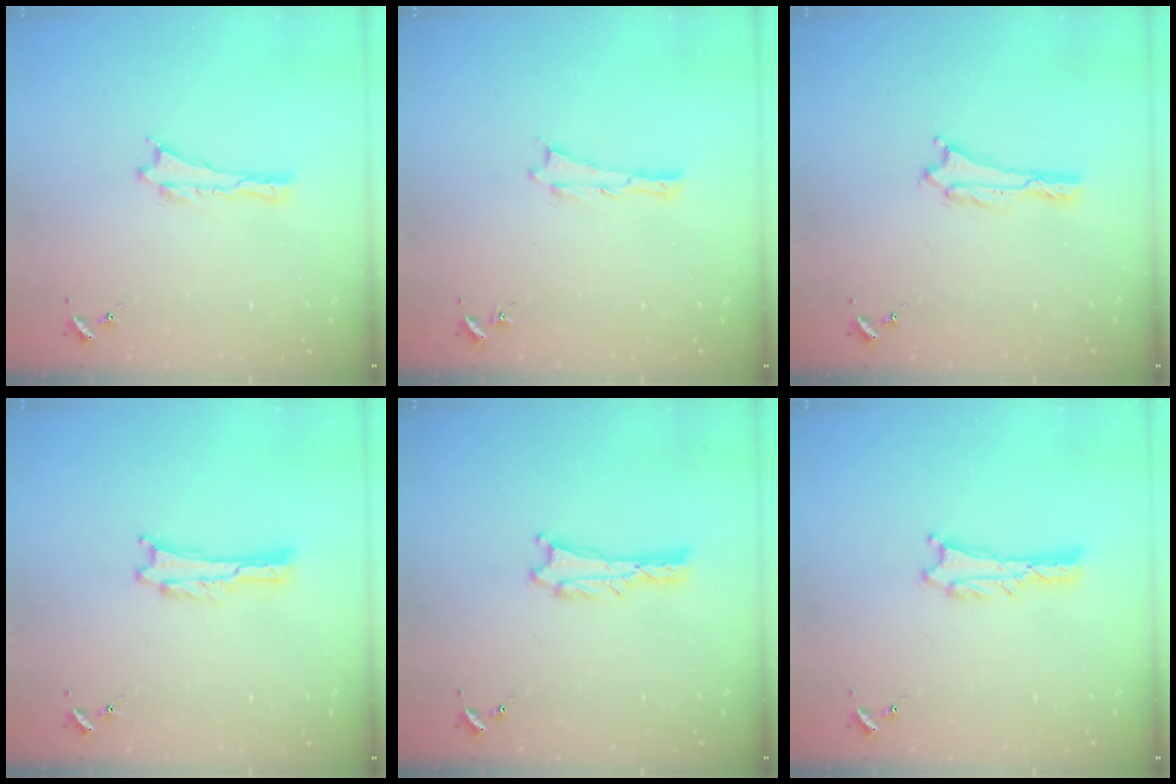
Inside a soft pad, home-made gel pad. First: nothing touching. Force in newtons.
{"total": 0.0}
{"total": 0.0}
{"total": 0.0}
{"total": 0.9, "press": 0.8, "slide": 0.1}
{"total": 0.9, "press": 0.8, "slide": 0.1}